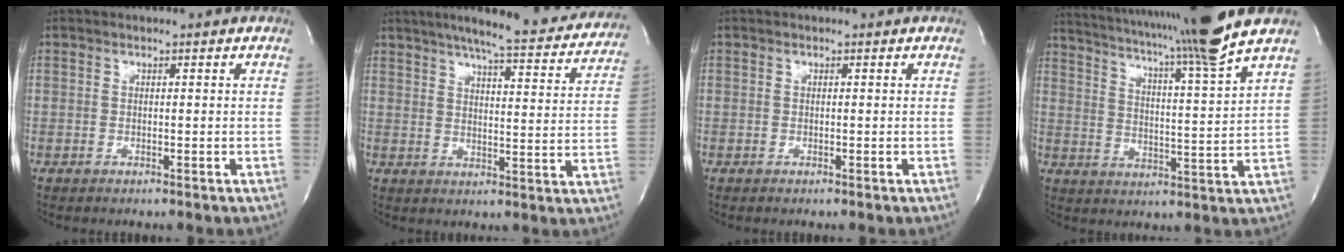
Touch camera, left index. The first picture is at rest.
{"total": 20.9, "force": [18.4, 2.6, 9.6], "torque": [-0.136, -0.023, 0.221]}
{"total": 0.0}
{"total": 18.3, "force": [15.2, -2.0, 10.0], "torque": [-0.175, -0.035, 0.215]}